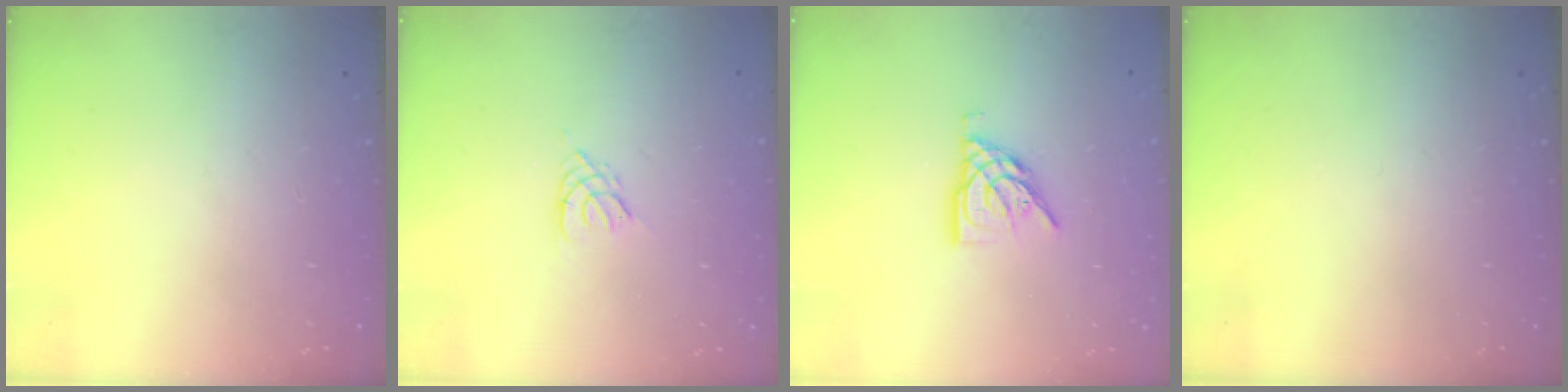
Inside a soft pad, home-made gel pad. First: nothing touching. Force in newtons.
{"total": 2.6, "press": 2.5, "slide": 0.5}
{"total": 9.3, "press": 9.2, "slide": 1.2}
{"total": 0.0}